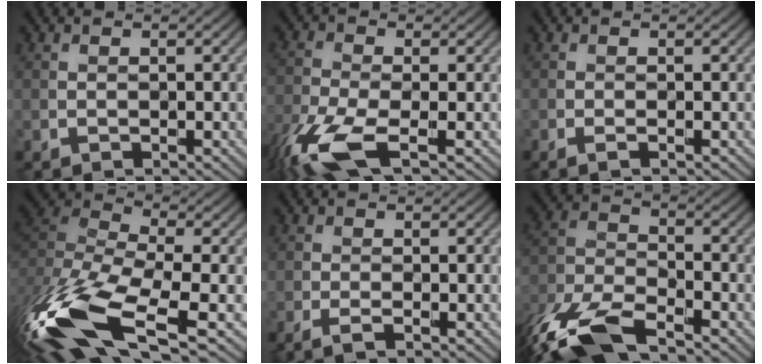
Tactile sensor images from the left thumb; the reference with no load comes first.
{"total": 9.1, "force": [-4.9, 3.1, 7.1], "torque": [-0.170, -0.022, -0.108]}
{"total": 0.8, "force": [-0.2, 0.1, 0.7], "torque": [-0.020, 0.000, -0.008]}
{"total": 17.2, "force": [-7.9, 6.4, 13.9], "torque": [-0.350, -0.024, -0.145]}
{"total": 1.4, "force": [-0.6, 0.1, 1.2], "torque": [-0.031, -0.001, -0.020]}
{"total": 11.6, "force": [-8.3, 3.8, 7.1], "torque": [-0.160, -0.016, -0.182]}